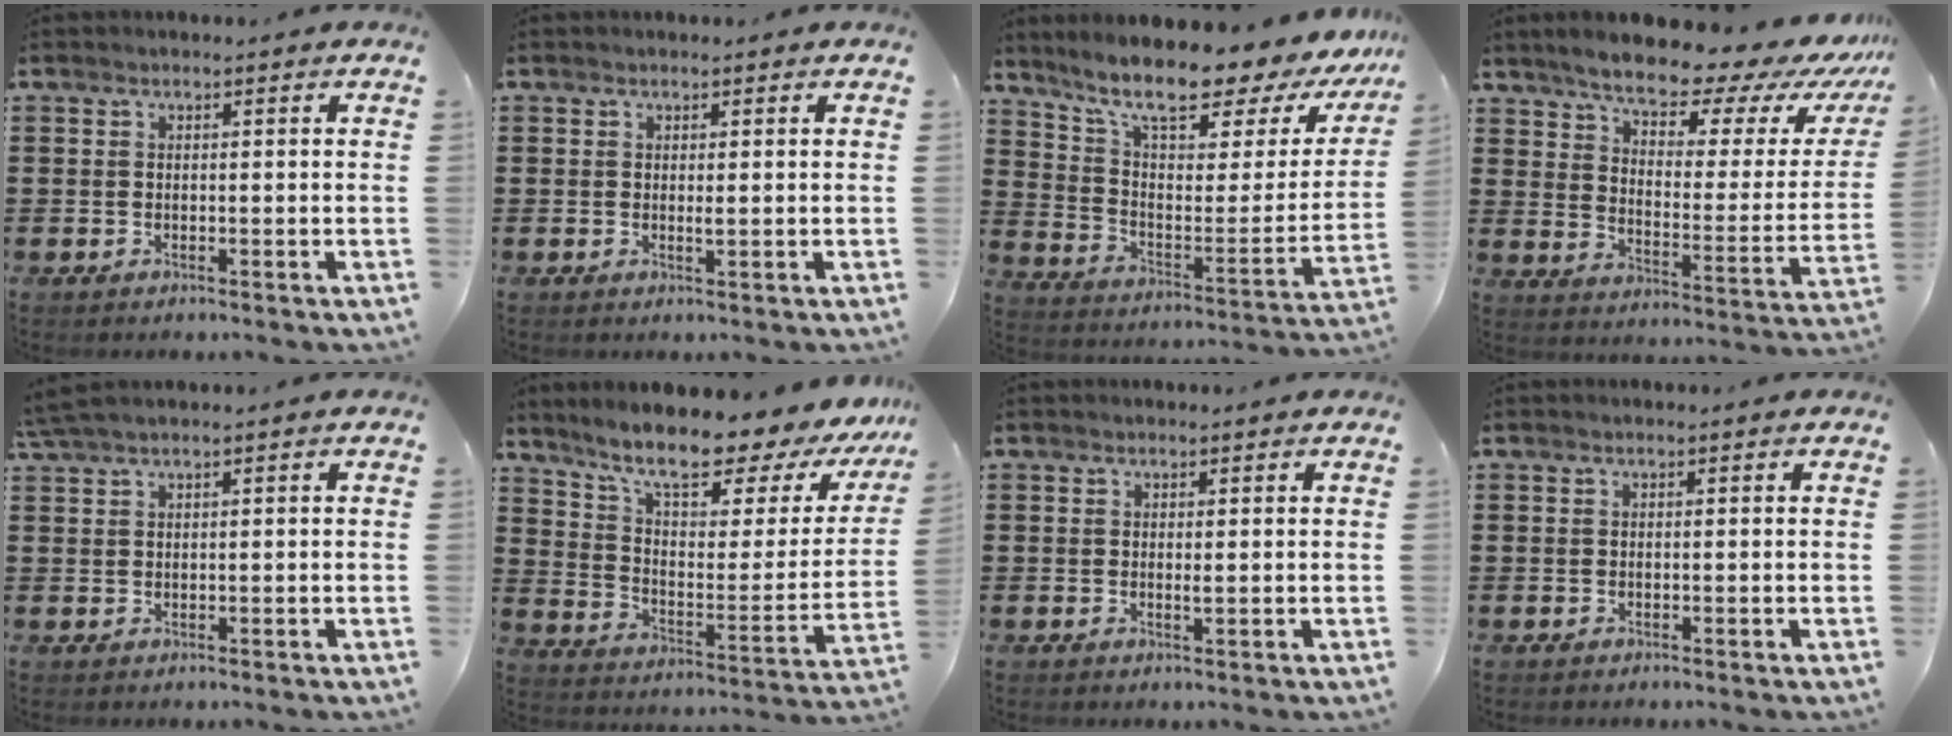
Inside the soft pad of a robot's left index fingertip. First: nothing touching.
{"total": 1.0, "force": [0.2, 0.1, 1.0], "torque": [-0.020, -0.002, 0.003]}
{"total": 11.1, "force": [9.2, 2.0, 5.8], "torque": [-0.121, -0.072, 0.150]}
{"total": 9.3, "force": [8.2, 1.9, 4.0], "torque": [-0.083, -0.064, 0.134]}
{"total": 1.7, "force": [1.3, -0.1, 1.2], "torque": [-0.026, -0.002, 0.025]}
{"total": 11.1, "force": [9.1, 2.2, 5.9], "torque": [-0.122, -0.069, 0.149]}
{"total": 1.0, "force": [0.2, 0.2, 0.9], "torque": [-0.019, -0.001, 0.004]}
{"total": 0.0}